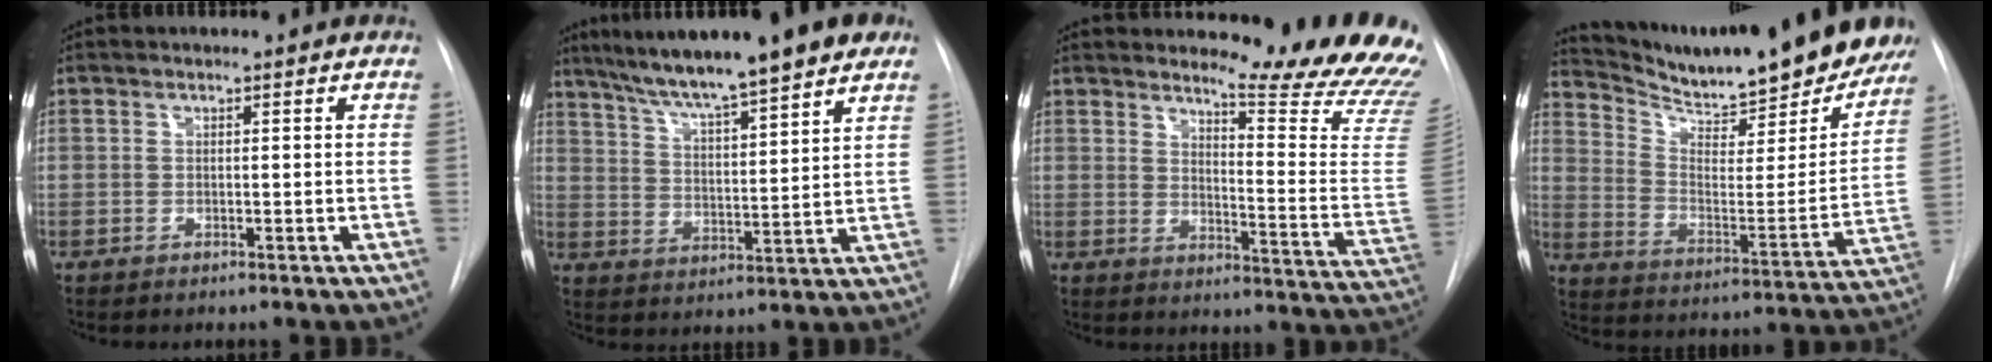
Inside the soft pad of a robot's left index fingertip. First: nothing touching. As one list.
[{"total": 15.5, "force": [12.2, 0.8, 9.5], "torque": [-0.149, 0.020, 0.189]}, {"total": 18.5, "force": [17.2, 0.3, 6.9], "torque": [-0.087, -0.148, 0.189]}, {"total": 26.0, "force": [23.1, 4.4, 11.0], "torque": [-0.181, -0.064, 0.319]}]